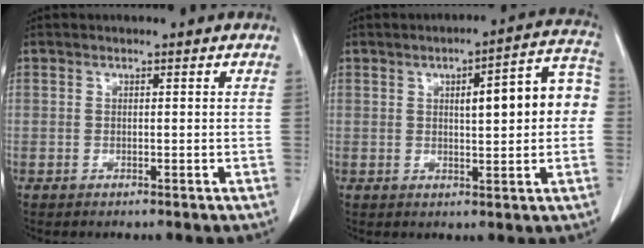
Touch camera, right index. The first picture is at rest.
{"total": 10.8, "force": [1.1, 2.4, 10.5], "torque": [-0.134, 0.036, 0.015]}